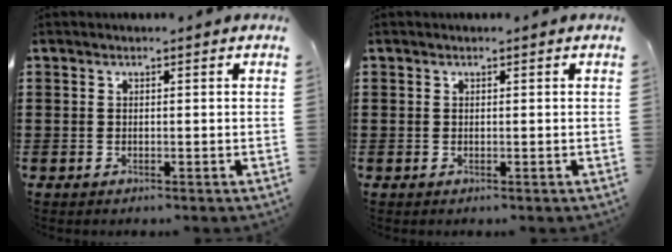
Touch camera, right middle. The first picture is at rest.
{"total": 0.0}